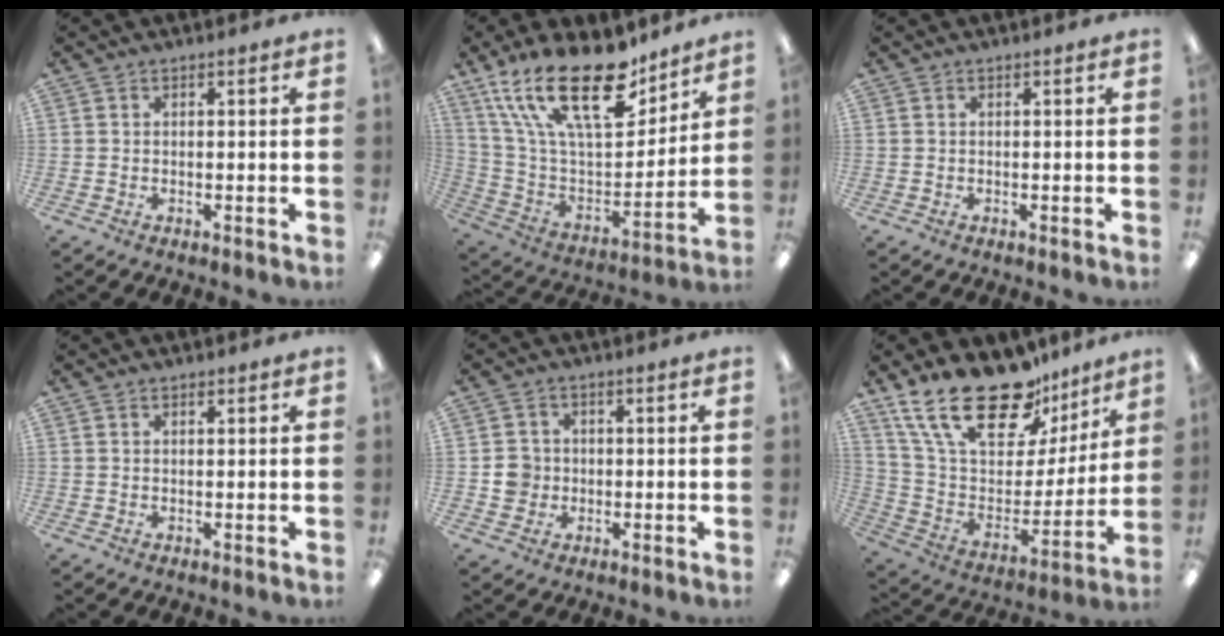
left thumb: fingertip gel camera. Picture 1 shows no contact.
{"total": 25.4, "force": [16.4, 10.5, 16.3], "torque": [-0.304, -0.096, 0.288]}
{"total": 0.0}
{"total": 0.9, "force": [0.8, 0.4, 0.2], "torque": [-0.005, -0.001, 0.015]}
{"total": 4.6, "force": [-0.3, 4.5, 1.0], "torque": [-0.007, 0.005, -0.006]}
{"total": 25.3, "force": [17.9, 11.5, 13.8], "torque": [-0.239, -0.116, 0.320]}